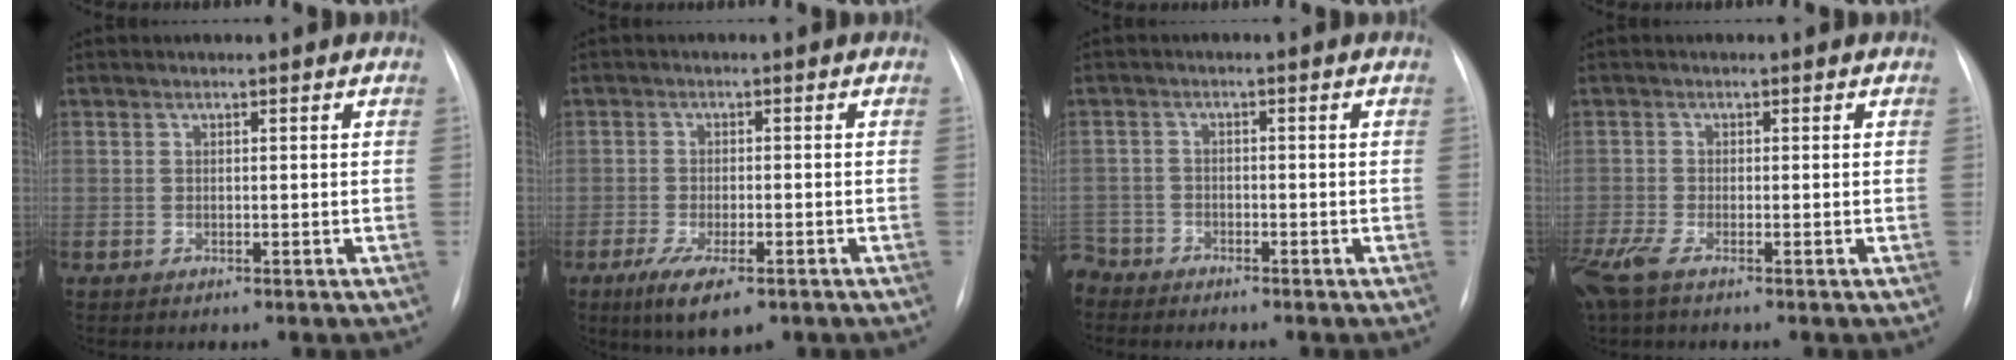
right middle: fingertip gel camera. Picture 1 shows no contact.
{"total": 7.0, "force": [-4.3, 2.1, 5.1], "torque": [-0.091, -0.015, -0.066]}
{"total": 3.9, "force": [-3.5, 1.6, -0.4], "torque": [0.014, -0.003, -0.072]}
{"total": 4.2, "force": [-2.8, 1.0, 3.0], "torque": [-0.075, -0.014, -0.058]}